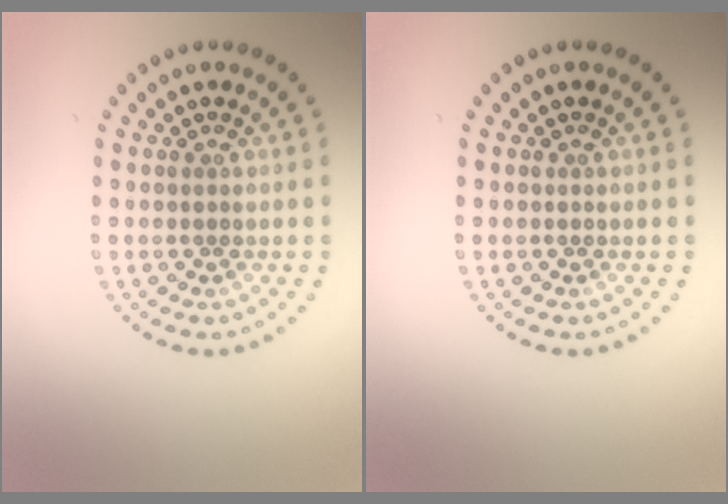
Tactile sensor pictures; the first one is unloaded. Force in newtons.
{"total": 0.0}